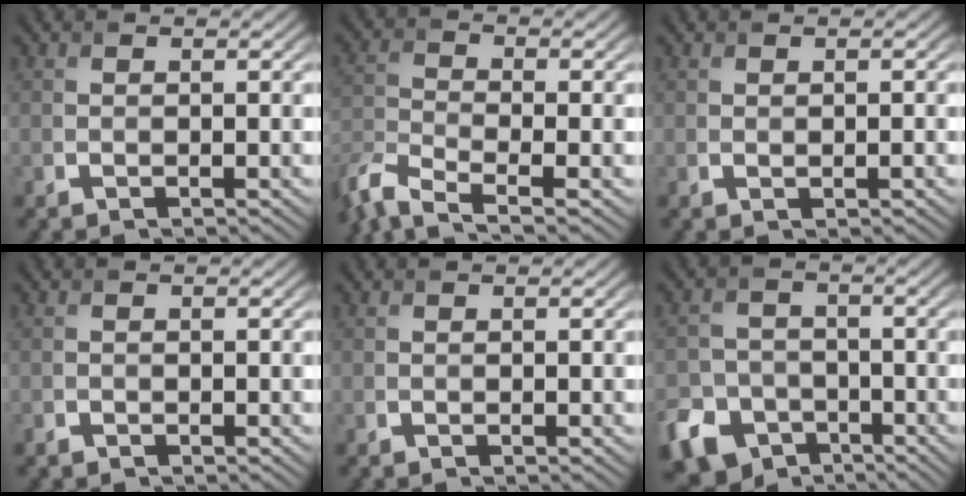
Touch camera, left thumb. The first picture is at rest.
{"total": 7.0, "force": [-5.2, 1.9, 4.3], "torque": [-0.106, -0.016, -0.114]}
{"total": 0.7, "force": [0.2, 0.3, 0.5], "torque": [-0.008, -0.002, 0.004]}
{"total": 0.6, "force": [-0.4, 0.5, 0.1], "torque": [-0.005, -0.003, -0.009]}
{"total": 0.0}
{"total": 9.5, "force": [-5.7, 6.8, 3.4], "torque": [-0.080, -0.024, -0.110]}